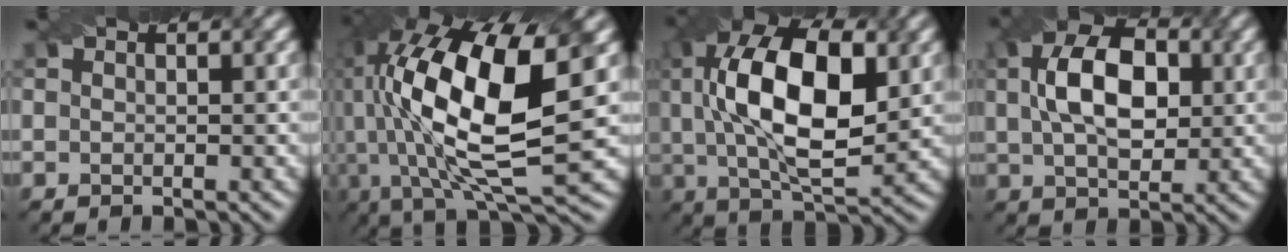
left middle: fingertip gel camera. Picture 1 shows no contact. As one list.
[{"total": 17.0, "force": [2.9, 6.4, 15.5], "torque": [-0.307, 0.013, 0.051]}, {"total": 13.5, "force": [2.0, 6.2, 11.8], "torque": [-0.209, 0.012, 0.033]}, {"total": 8.3, "force": [1.5, 4.9, 6.6], "torque": [-0.121, 0.015, 0.022]}]